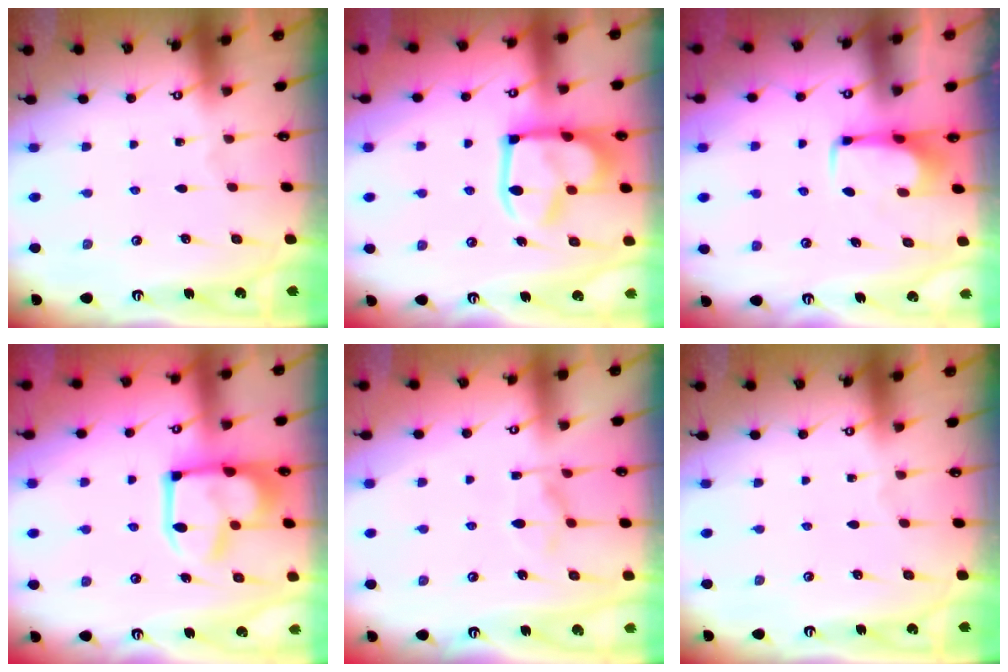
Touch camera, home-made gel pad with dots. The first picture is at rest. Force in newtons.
{"total": 16.0, "press": 16.0, "slide": 1.4}
{"total": 1.7, "press": 1.6, "slide": 0.5}
{"total": 14.6, "press": 14.6, "slide": 1.1}
{"total": 3.1, "press": 2.9, "slide": 1.2}
{"total": 0.0}